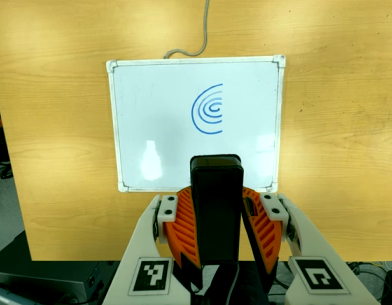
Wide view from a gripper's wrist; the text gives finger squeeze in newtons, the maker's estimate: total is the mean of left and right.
{"total": 8.4, "left": 8.5, "right": 8.2}